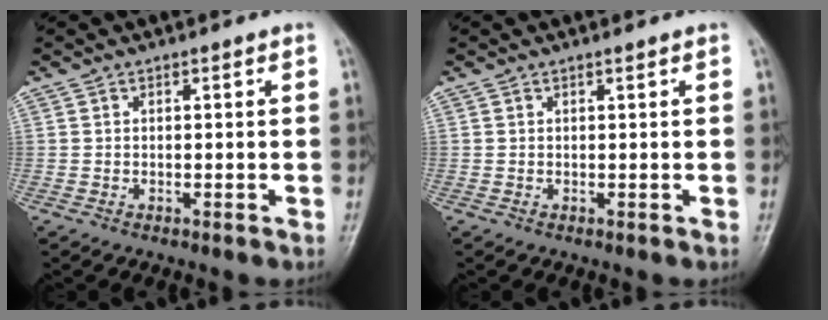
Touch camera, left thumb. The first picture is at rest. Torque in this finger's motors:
{"motor_torque": [0.20, -0.04, 0.20, 0.06, 0.00]}